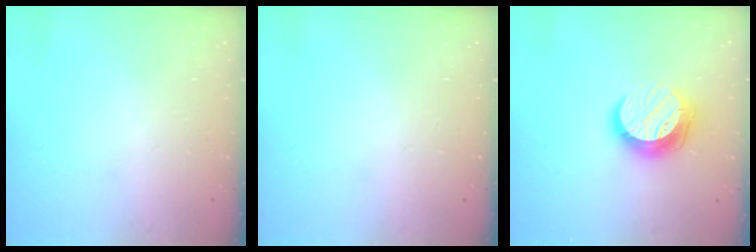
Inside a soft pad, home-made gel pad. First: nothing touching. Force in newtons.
{"total": 0.0}
{"total": 11.6, "press": 11.6, "slide": 0.6}